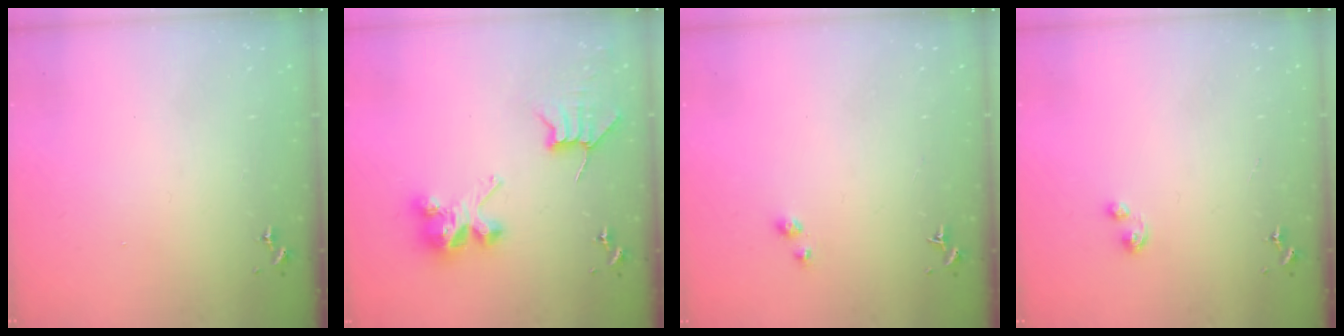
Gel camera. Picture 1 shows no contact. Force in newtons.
{"total": 8.7, "press": 8.6, "slide": 0.6}
{"total": 2.9, "press": 2.8, "slide": 0.4}
{"total": 3.1, "press": 3.1, "slide": 0.3}